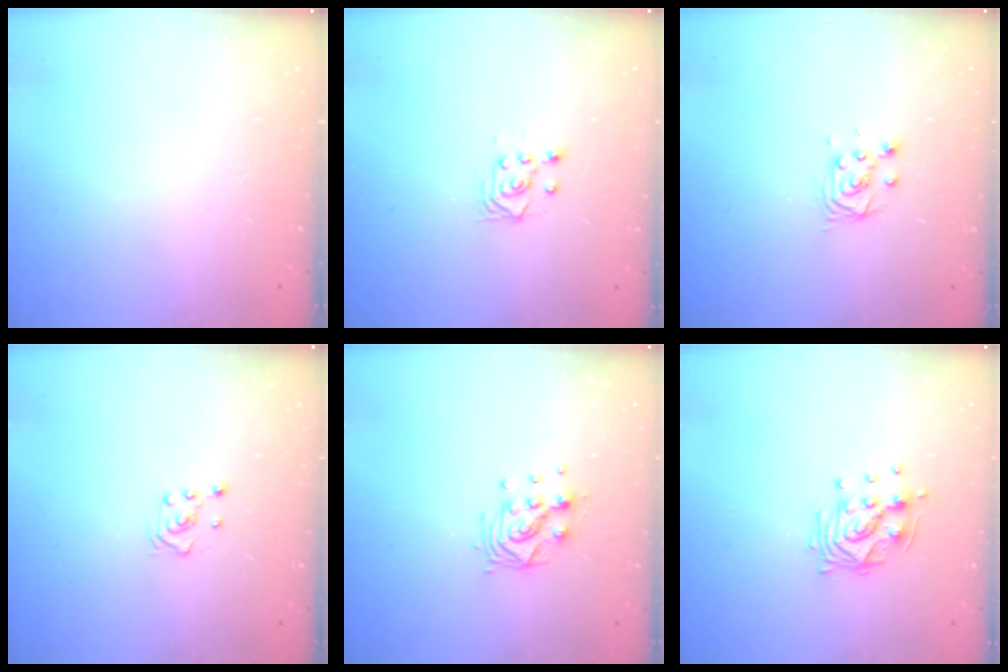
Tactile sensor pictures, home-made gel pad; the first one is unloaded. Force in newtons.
{"total": 3.6, "press": 3.2, "slide": 1.6}
{"total": 4.6, "press": 4.6, "slide": 0.5}
{"total": 2.6, "press": 2.4, "slide": 1.0}
{"total": 8.4, "press": 8.4, "slide": 0.3}
{"total": 10.6, "press": 10.6, "slide": 0.5}